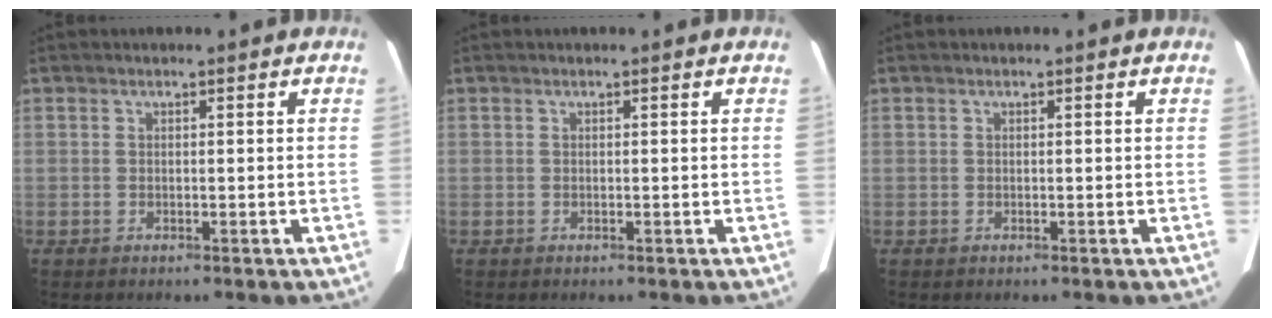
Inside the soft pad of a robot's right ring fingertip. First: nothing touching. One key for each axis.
{"total": 0.0}
{"total": 0.0}